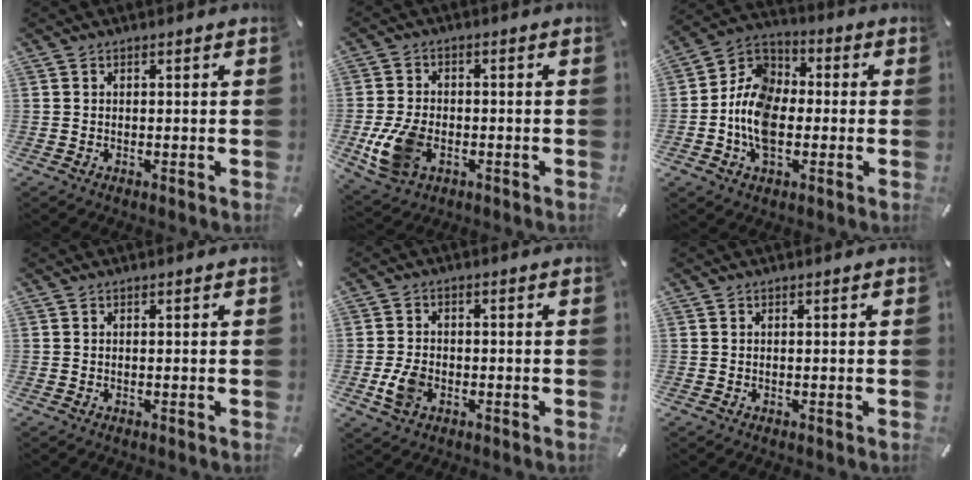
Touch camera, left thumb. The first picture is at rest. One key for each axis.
{"total": 10.1, "fx": -2.9, "fy": 7.0, "fz": 6.7, "tx": -0.155, "ty": 0.005, "tz": -0.051}
{"total": 11.8, "fx": -3.4, "fy": 8.4, "fz": 7.6, "tx": -0.185, "ty": 0.008, "tz": -0.070}
{"total": 0.0}
{"total": 5.8, "fx": -1.7, "fy": 4.2, "fz": 3.6, "tx": -0.085, "ty": 0.003, "tz": -0.032}
{"total": 0.0}